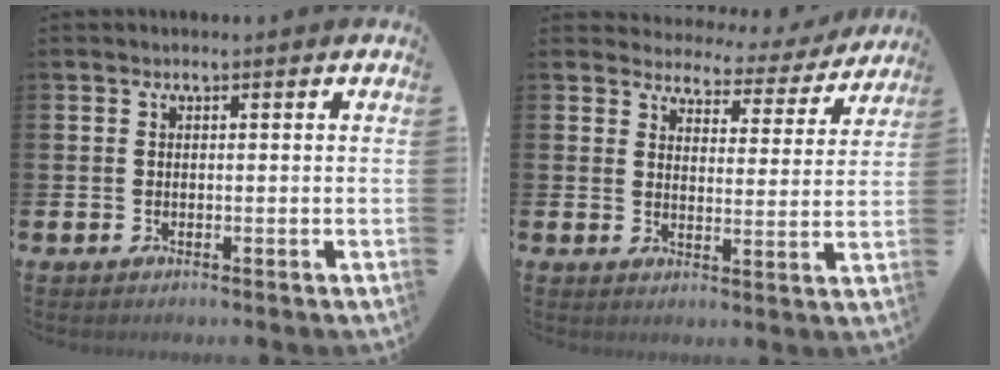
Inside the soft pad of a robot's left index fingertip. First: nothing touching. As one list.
[{"total": 3.9, "force": [3.8, 1.2, 0.2], "torque": [-0.011, -0.041, 0.057]}]